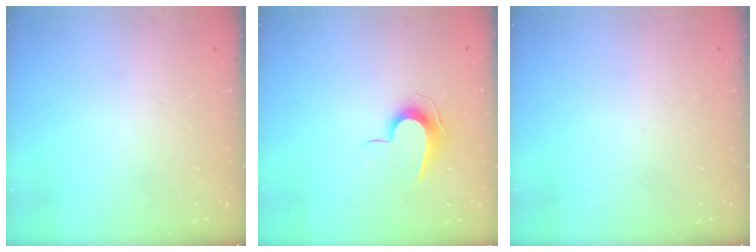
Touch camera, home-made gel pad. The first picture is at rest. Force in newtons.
{"total": 8.9, "press": 8.8, "slide": 0.5}
{"total": 0.0}